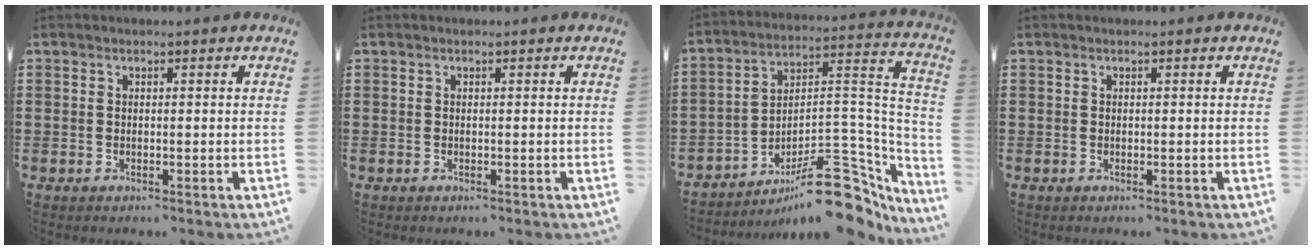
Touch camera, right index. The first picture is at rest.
{"total": 0.0}
{"total": 14.7, "force": [-9.7, 5.5, 9.6], "torque": [-0.106, 0.045, -0.162]}
{"total": 0.0}